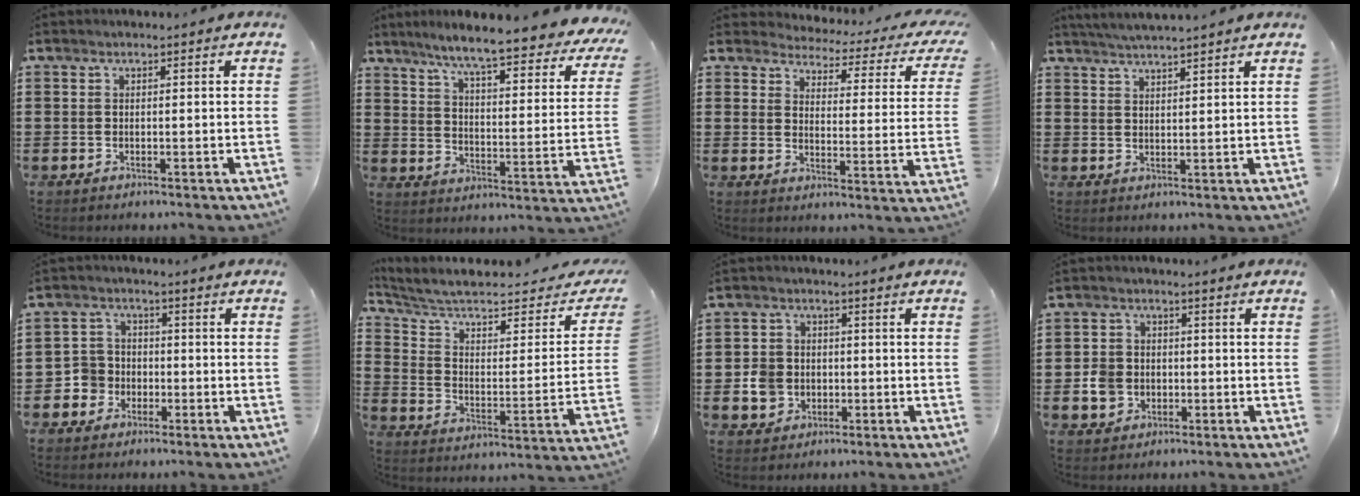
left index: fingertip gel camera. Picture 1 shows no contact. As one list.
[{"total": 7.5, "force": [6.3, -0.7, 4.1], "torque": [-0.097, -0.050, 0.097]}, {"total": 2.6, "force": [2.4, 0.2, 0.7], "torque": [-0.035, -0.025, 0.033]}, {"total": 3.3, "force": [3.2, -0.7, 0.5], "torque": [-0.018, -0.010, 0.058]}, {"total": 4.2, "force": [-2.0, 3.6, 0.7], "torque": [-0.040, 0.003, -0.047]}, {"total": 6.9, "force": [5.2, 2.0, 3.9], "torque": [-0.102, -0.036, 0.085]}, {"total": 4.5, "force": [-1.0, 4.1, 1.6], "torque": [-0.046, 0.008, -0.022]}, {"total": 4.2, "force": [-1.0, 3.7, 1.6], "torque": [-0.045, 0.006, -0.023]}]